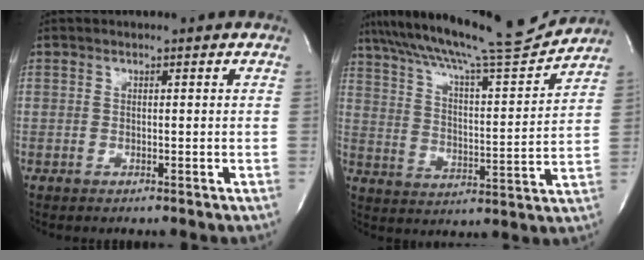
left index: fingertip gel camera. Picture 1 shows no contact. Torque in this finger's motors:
{"motor_torque": [0.22, -0.24, 0.37, 0.15]}